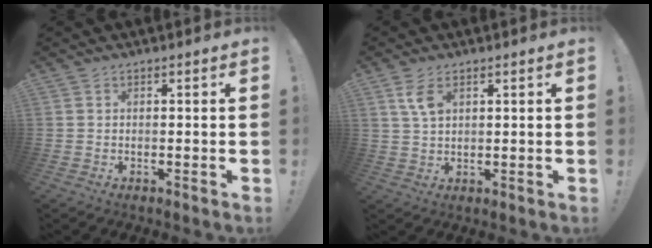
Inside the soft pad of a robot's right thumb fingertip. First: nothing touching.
{"total": 5.3, "force": [2.5, 2.7, 3.8], "torque": [-0.065, -0.008, 0.044]}